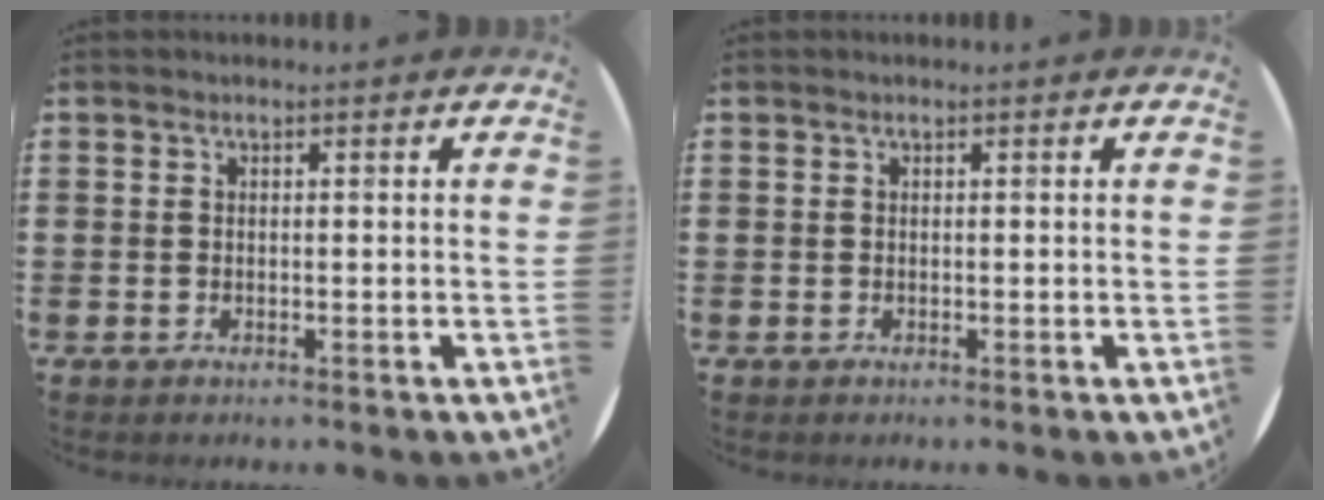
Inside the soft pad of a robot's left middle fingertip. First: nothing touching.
{"total": 0.0}